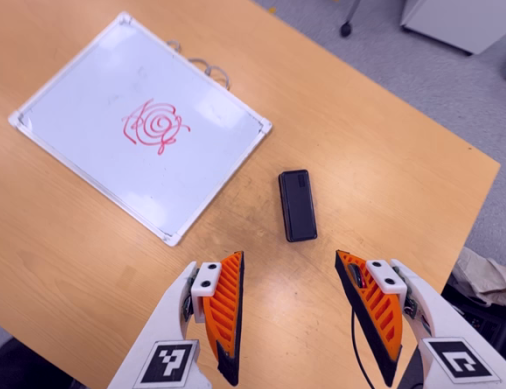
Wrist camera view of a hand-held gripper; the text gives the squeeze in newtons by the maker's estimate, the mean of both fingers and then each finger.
{"total": 0.0}